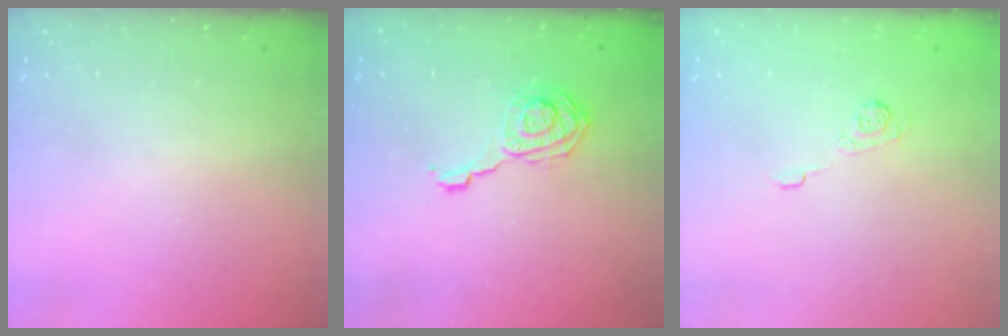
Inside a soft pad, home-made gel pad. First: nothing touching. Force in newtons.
{"total": 9.0, "press": 8.9, "slide": 0.6}
{"total": 3.9, "press": 3.6, "slide": 1.4}